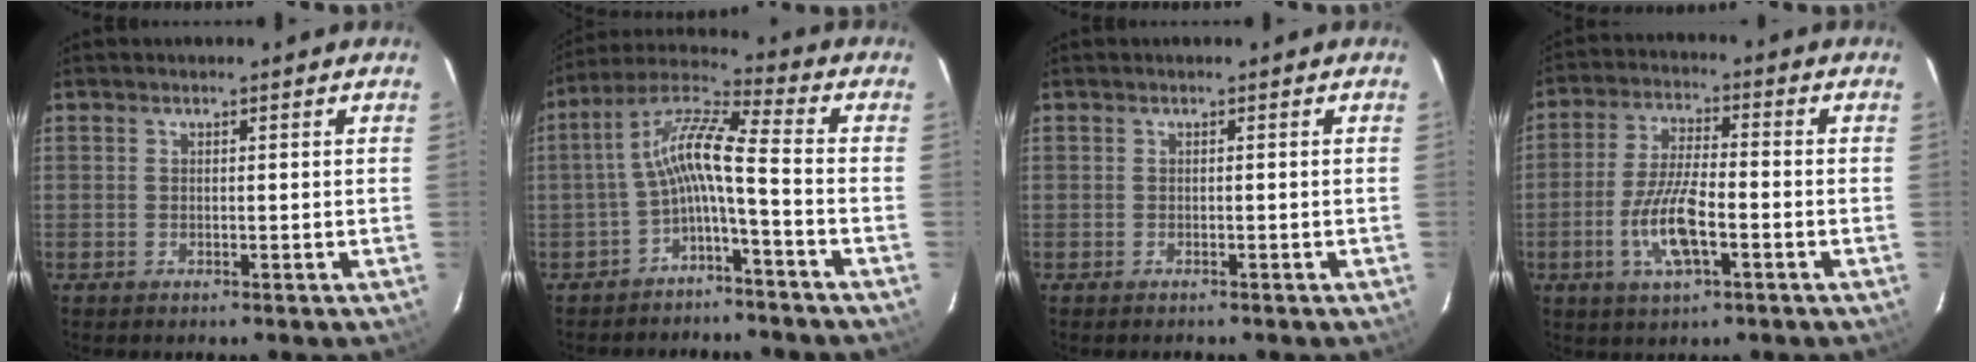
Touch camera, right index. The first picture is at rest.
{"total": 9.0, "force": [-2.9, 0.6, 8.5], "torque": [-0.189, 0.023, -0.058]}
{"total": 0.9, "force": [-0.8, 0.3, 0.2], "torque": [-0.008, -0.001, -0.009]}
{"total": 9.8, "force": [-3.6, 2.8, 8.6], "torque": [-0.177, -0.003, -0.070]}